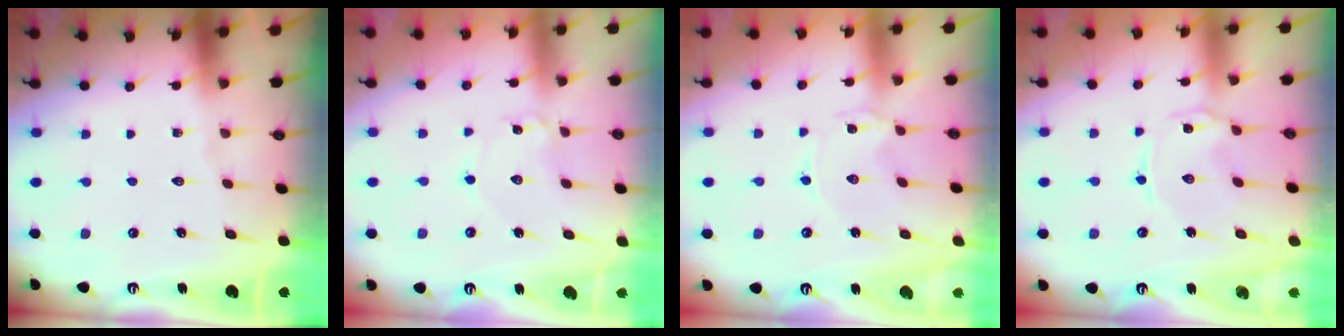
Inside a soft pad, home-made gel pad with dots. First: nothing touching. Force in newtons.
{"total": 0.8, "press": 0.8, "slide": 0.0}
{"total": 0.0}
{"total": 1.4, "press": 1.3, "slide": 0.3}